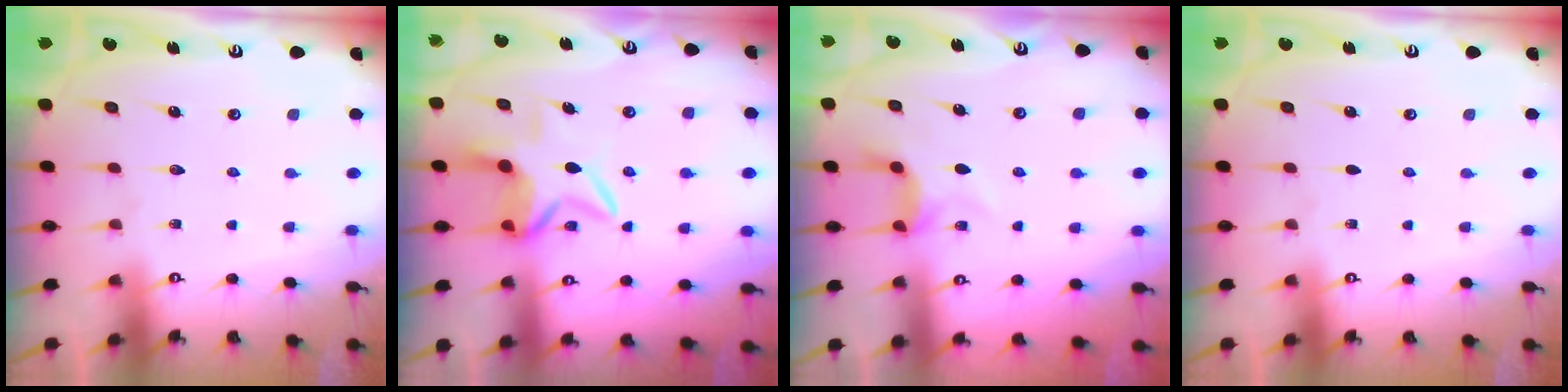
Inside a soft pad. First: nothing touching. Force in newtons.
{"total": 6.8, "press": 6.6, "slide": 1.5}
{"total": 5.5, "press": 5.5, "slide": 0.6}
{"total": 0.0}